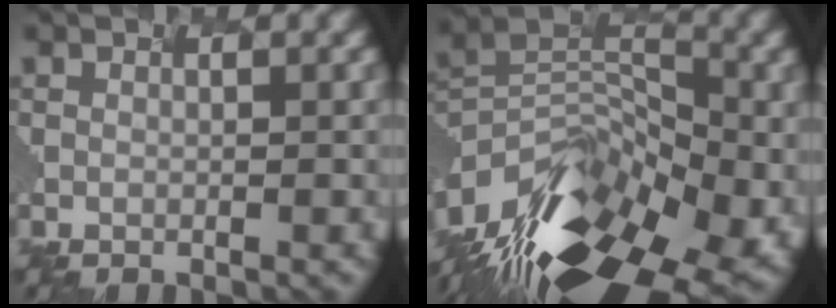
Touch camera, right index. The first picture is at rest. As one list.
[{"total": 15.4, "force": [-10.1, 7.4, 9.0], "torque": [-0.204, 0.001, -0.155]}]